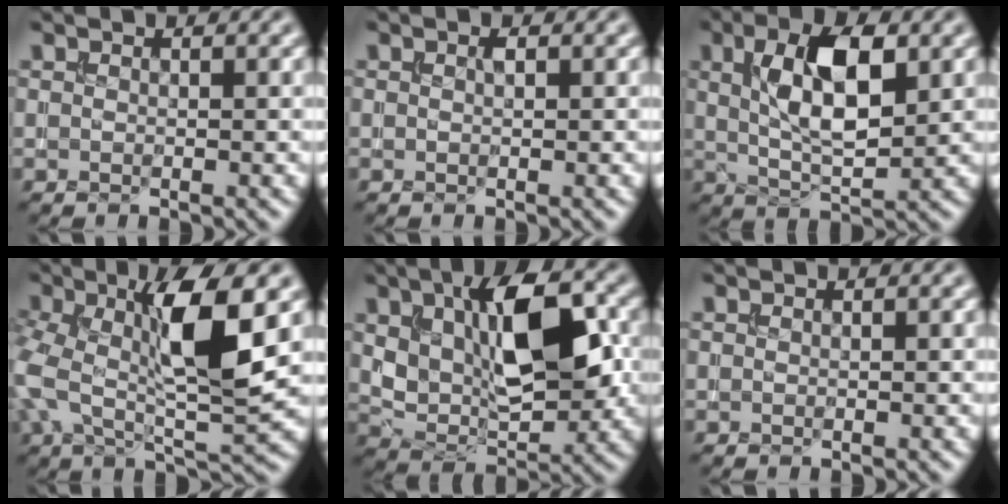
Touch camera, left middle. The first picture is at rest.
{"total": 0.6, "force": [0.1, 0.3, 0.5], "torque": [-0.010, 0.000, 0.001]}
{"total": 7.5, "force": [1.8, 3.2, 6.5], "torque": [-0.118, 0.001, 0.032]}
{"total": 9.9, "force": [1.1, 3.4, 9.3], "torque": [-0.178, 0.005, 0.012]}
{"total": 10.2, "force": [2.2, 5.1, 8.5], "torque": [-0.150, -0.001, 0.036]}
{"total": 0.0}